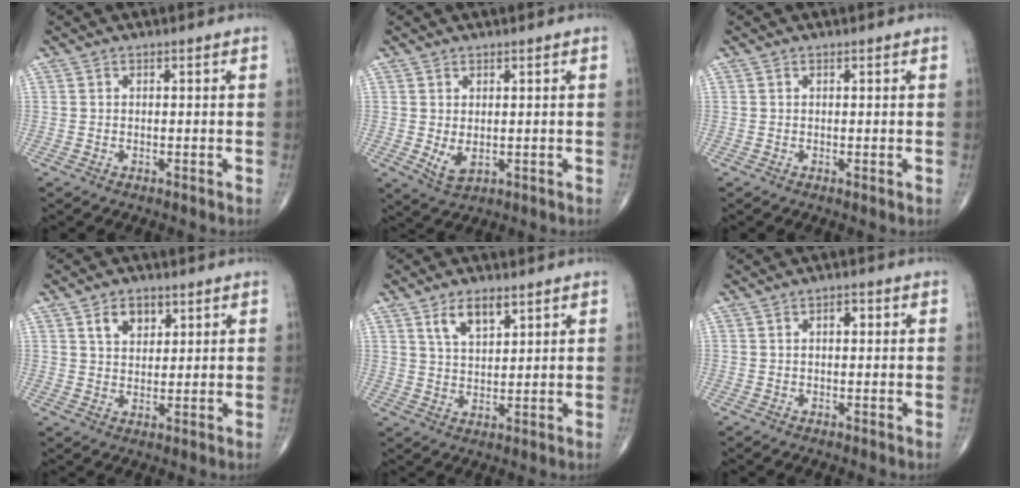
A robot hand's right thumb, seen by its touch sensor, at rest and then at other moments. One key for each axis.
{"total": 3.3, "fx": 0.0, "fy": 1.8, "fz": 2.8, "tx": -0.046, "ty": -0.006, "tz": 0.011}
{"total": 0.0}
{"total": 5.4, "fx": 2.7, "fy": 3.5, "fz": 3.1, "tx": -0.030, "ty": -0.014, "tz": 0.046}
{"total": 6.2, "fx": 3.6, "fy": 2.8, "fz": 4.2, "tx": -0.063, "ty": -0.020, "tz": 0.067}
{"total": 2.0, "fx": 0.5, "fy": 1.1, "fz": 1.6, "tx": -0.022, "ty": 0.007, "tz": 0.005}